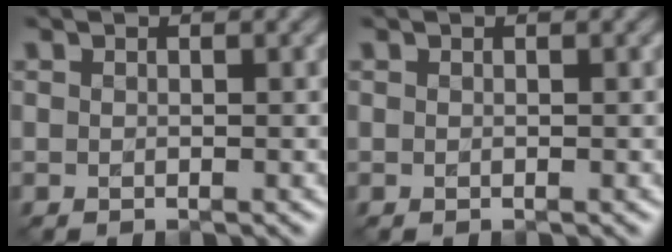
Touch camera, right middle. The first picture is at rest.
{"total": 0.0}